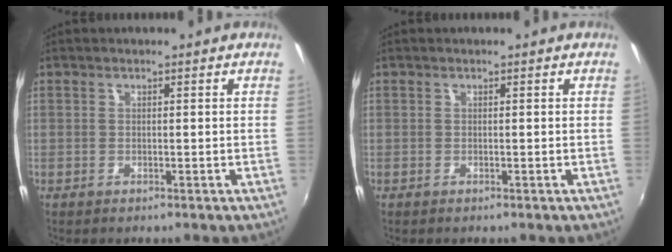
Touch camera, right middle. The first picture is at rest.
{"total": 0.0}